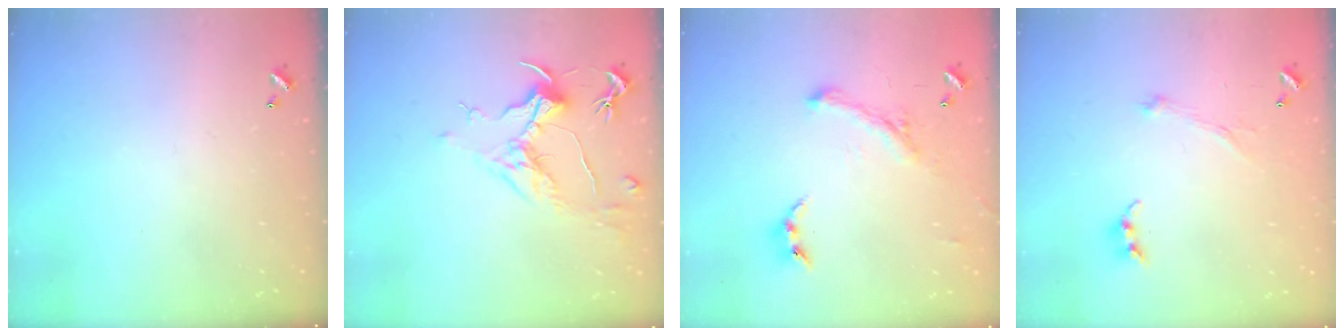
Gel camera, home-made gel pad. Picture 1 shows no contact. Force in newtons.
{"total": 1.6, "press": 1.3, "slide": 0.8}
{"total": 0.9, "press": 0.9, "slide": 0.2}
{"total": 2.3, "press": 2.2, "slide": 0.5}